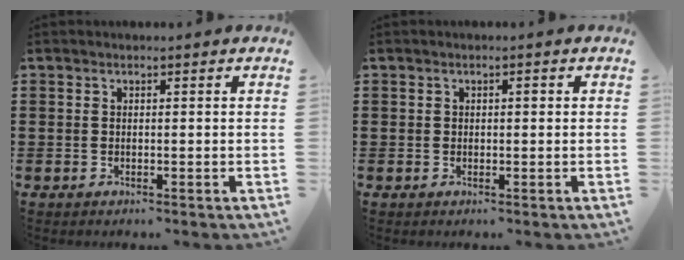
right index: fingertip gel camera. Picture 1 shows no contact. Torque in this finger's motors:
{"motor_torque": [-0.17, 0.21, 0.02, 0.00]}